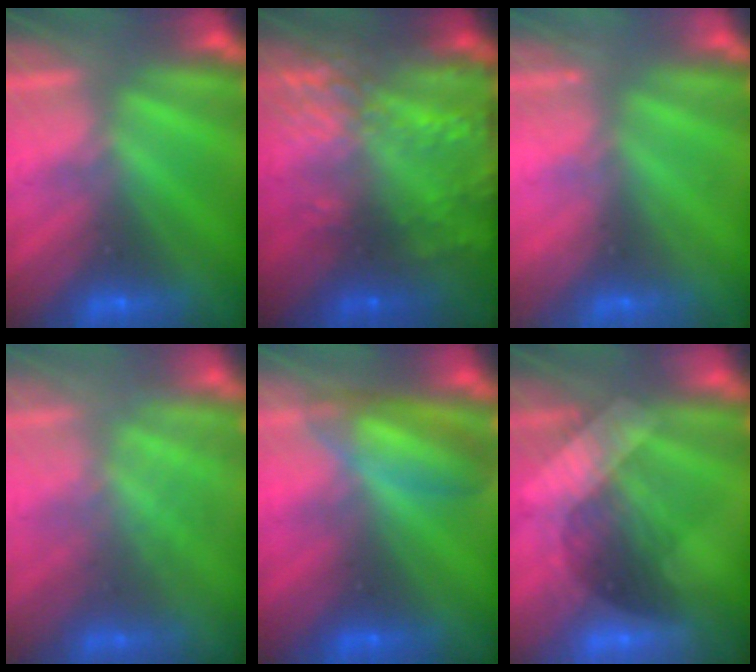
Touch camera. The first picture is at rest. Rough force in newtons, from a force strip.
{"total": 7.6}
{"total": 2.2}
{"total": 3.0}
{"total": 4.8}
{"total": 3.0}